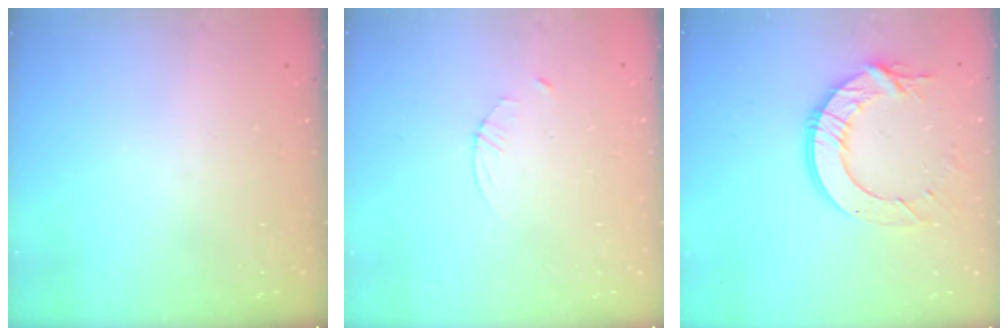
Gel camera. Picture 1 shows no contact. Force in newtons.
{"total": 2.3, "press": 2.3, "slide": 0.3}
{"total": 12.6, "press": 12.6, "slide": 1.1}